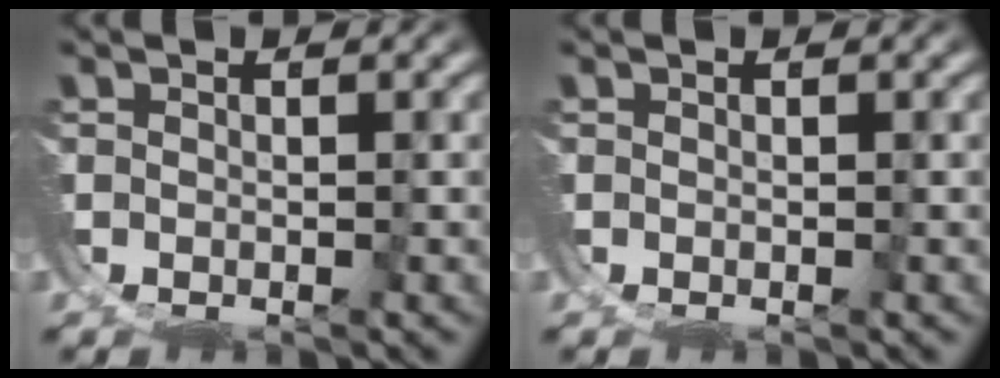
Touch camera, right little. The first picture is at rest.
{"total": 0.0}